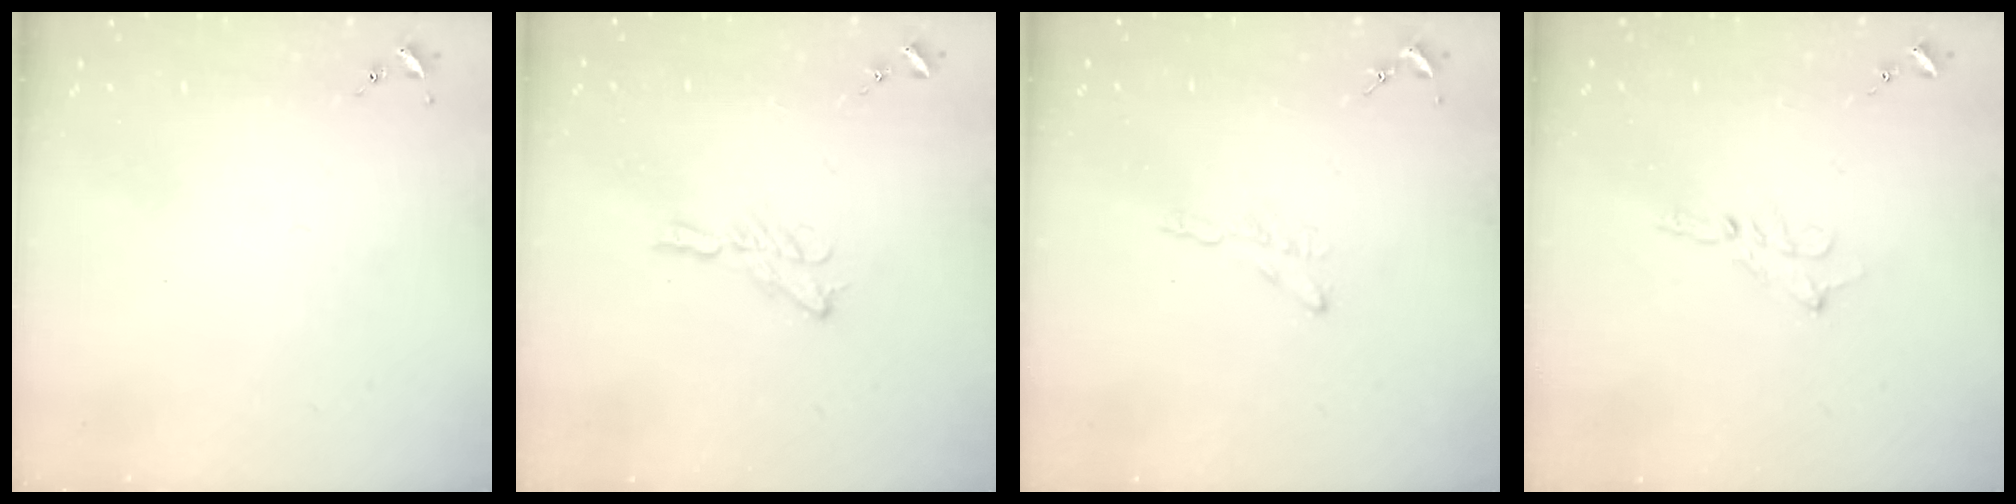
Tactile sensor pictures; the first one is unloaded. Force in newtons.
{"total": 6.5, "press": 6.5, "slide": 0.3}
{"total": 3.8, "press": 3.7, "slide": 0.4}
{"total": 2.3, "press": 2.3, "slide": 0.2}